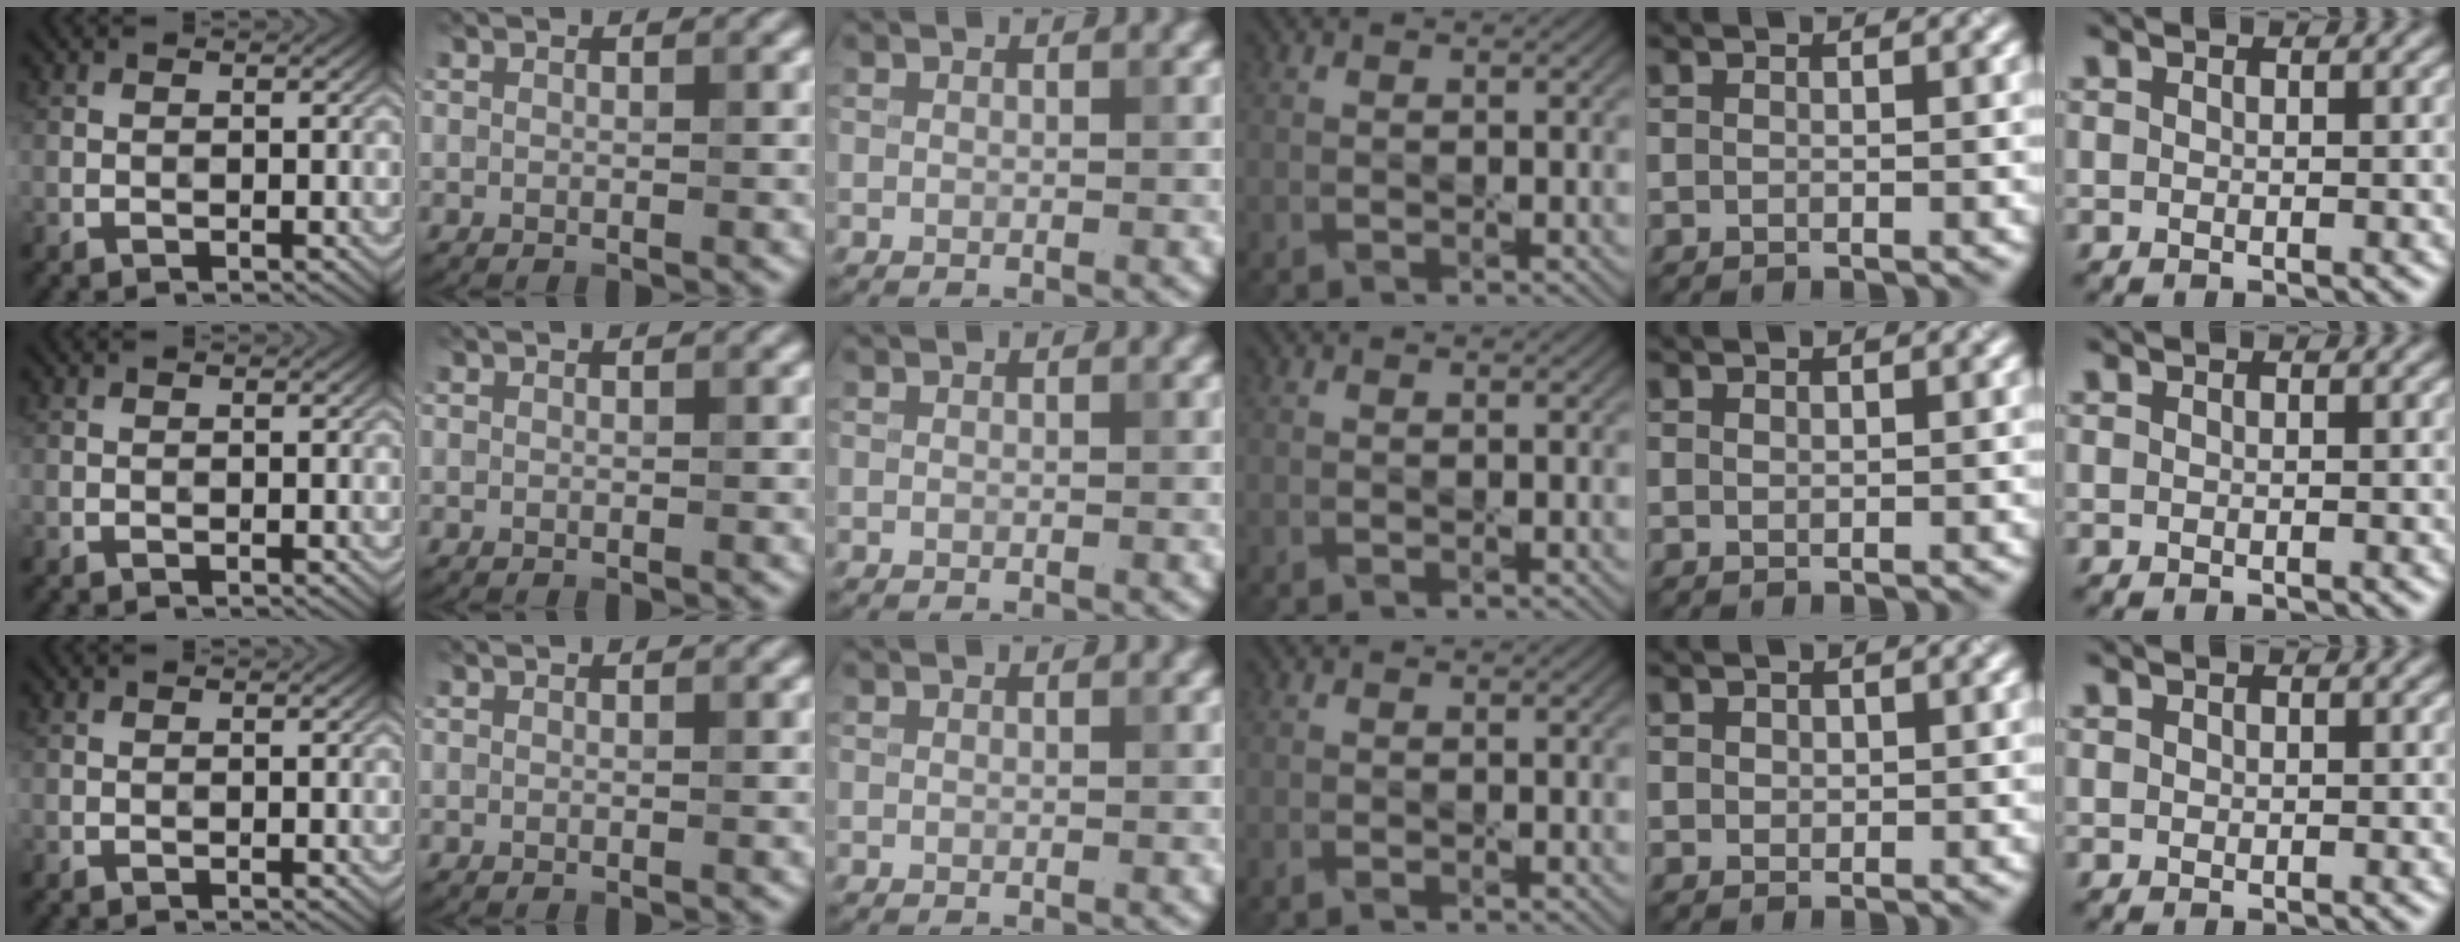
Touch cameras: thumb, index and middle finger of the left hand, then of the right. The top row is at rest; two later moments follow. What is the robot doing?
{"motion": "press", "object": "memory foam"}